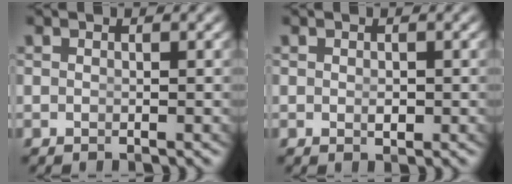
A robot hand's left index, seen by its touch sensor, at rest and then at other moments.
{"total": 0.6, "force": [-0.2, 0.2, 0.6], "torque": [-0.014, -0.013, 0.004]}